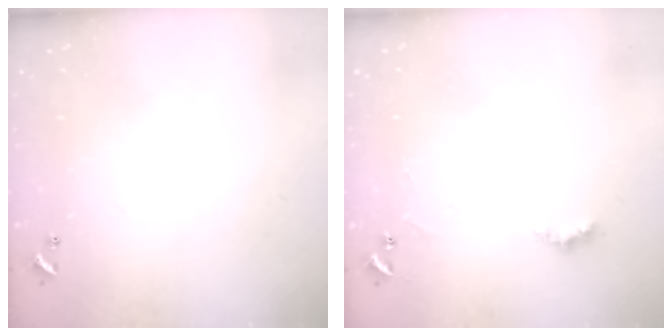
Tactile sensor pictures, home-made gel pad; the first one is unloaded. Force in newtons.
{"total": 2.6, "press": 2.5, "slide": 0.6}